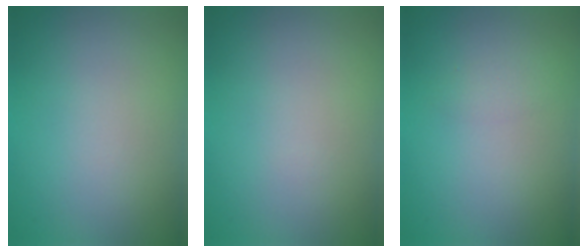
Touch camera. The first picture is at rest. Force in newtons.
{"total": 0.0}
{"total": 0.9, "press": 0.9, "slide": 0.1}